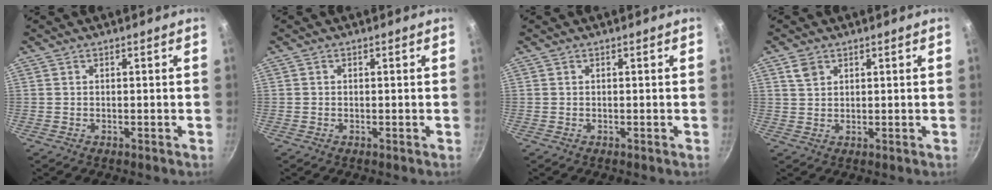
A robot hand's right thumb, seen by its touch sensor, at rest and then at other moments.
{"total": 0.0}
{"total": 0.0}
{"total": 2.9, "force": [1.5, 2.0, 1.4], "torque": [-0.017, -0.001, 0.030]}